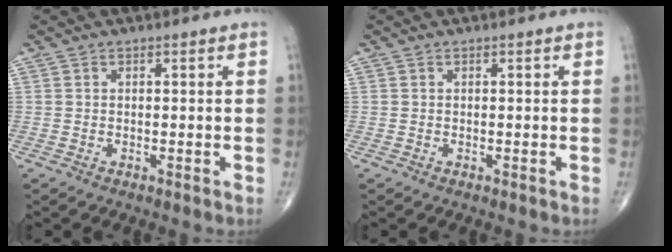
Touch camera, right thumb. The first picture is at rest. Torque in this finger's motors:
{"motor_torque": [0.00, 0.00, 0.00, 0.00, 0.00]}